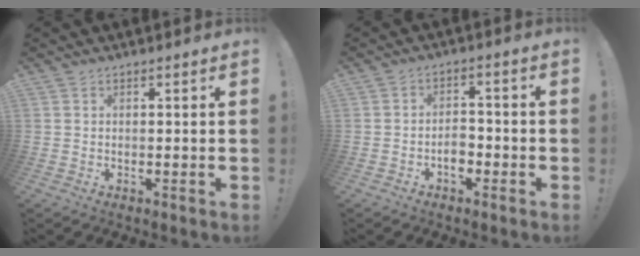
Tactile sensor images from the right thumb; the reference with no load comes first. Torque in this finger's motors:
{"motor_torque": [0.91, 0.18, 0.25, -0.33, 0.14]}